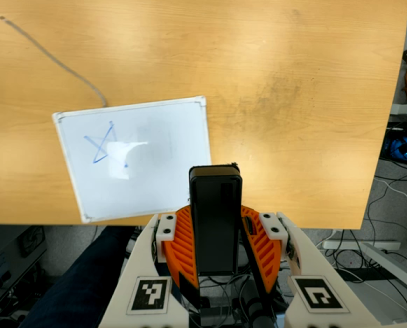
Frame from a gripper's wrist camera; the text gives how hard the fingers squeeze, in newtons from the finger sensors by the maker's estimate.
{"total": 6.1, "left": 5.9, "right": 6.3}